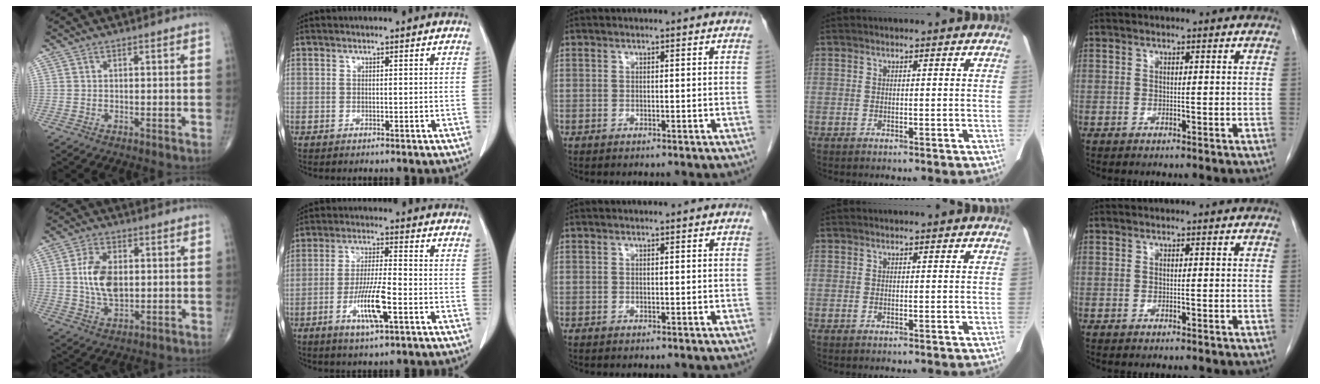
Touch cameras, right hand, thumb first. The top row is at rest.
{"thumb": {"total": 8.9, "force": [0.9, 5.2, 7.2], "torque": [-0.133, -0.006, 0.020]}, "index": {"total": 8.7, "force": [-3.4, 0.9, 7.9], "torque": [-0.153, -0.009, -0.061]}}